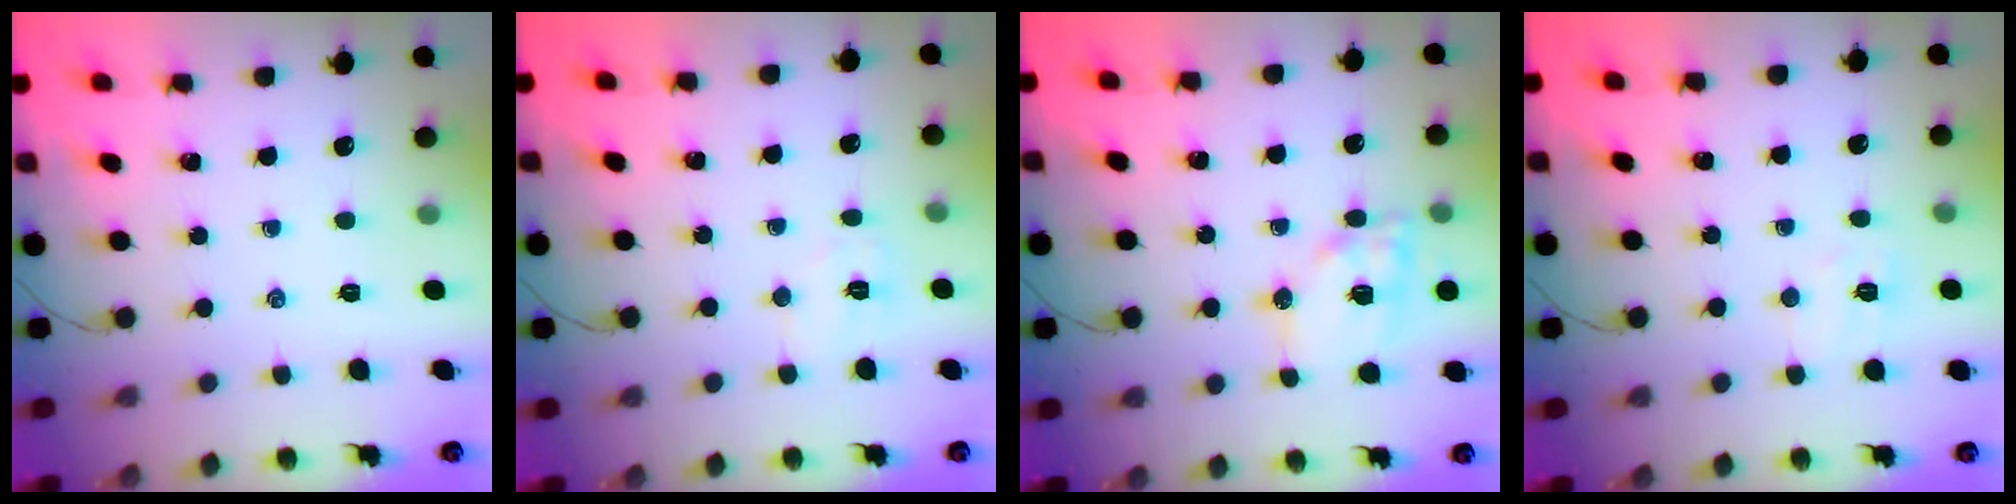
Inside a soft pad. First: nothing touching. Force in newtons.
{"total": 4.2, "press": 4.1, "slide": 0.9}
{"total": 14.6, "press": 14.4, "slide": 2.3}
{"total": 4.5, "press": 4.4, "slide": 1.2}